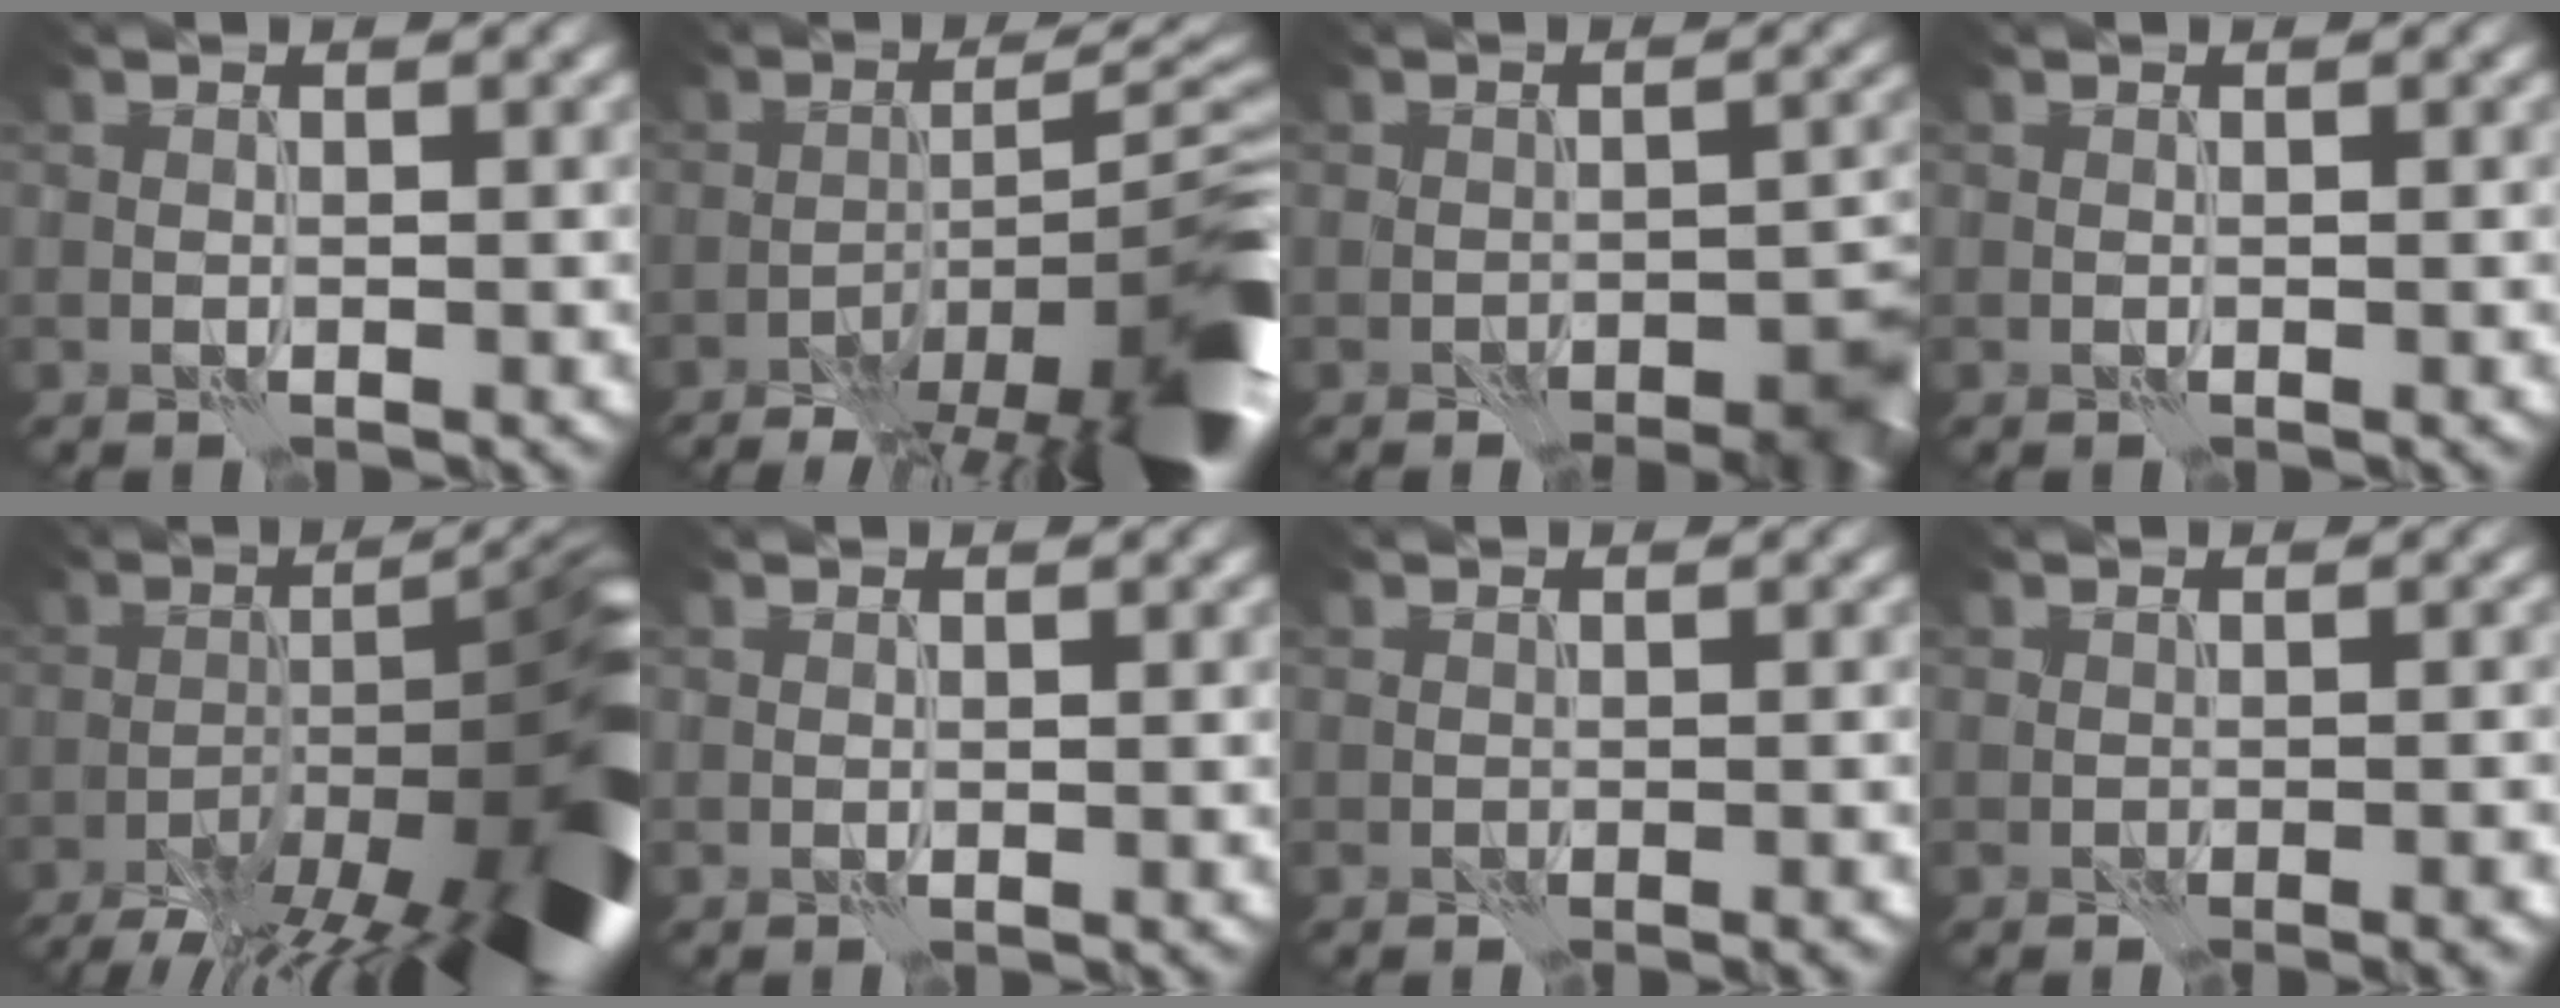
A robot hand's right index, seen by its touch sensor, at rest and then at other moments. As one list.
[{"total": 12.1, "force": [-6.9, 3.5, 9.3], "torque": [-0.129, 0.008, -0.106]}, {"total": 4.1, "force": [-2.7, 2.0, 2.5], "torque": [-0.014, -0.006, -0.032]}, {"total": 0.0}, {"total": 16.2, "force": [-7.5, 5.5, 13.3], "torque": [-0.173, -0.007, -0.115]}, {"total": 0.0}, {"total": 1.5, "force": [0.6, -0.4, -1.3], "torque": [0.018, -0.002, 0.007]}, {"total": 0.9, "force": [0.2, -0.3, -0.8], "torque": [0.013, -0.002, 0.002]}]